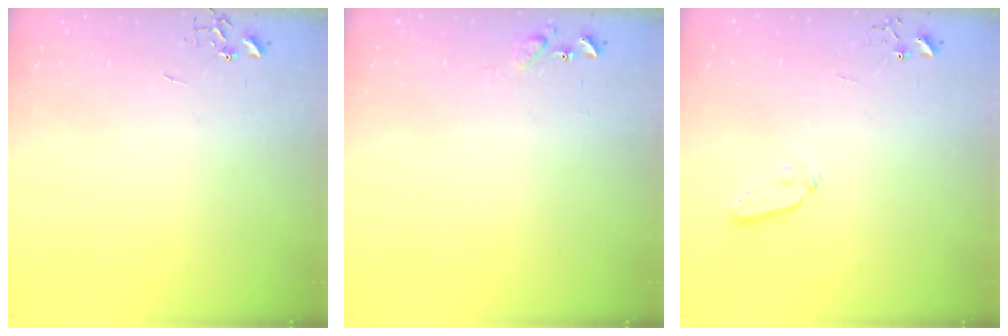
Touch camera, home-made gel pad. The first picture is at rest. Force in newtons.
{"total": 6.7, "press": 6.6, "slide": 0.8}
{"total": 3.6, "press": 3.6, "slide": 0.5}